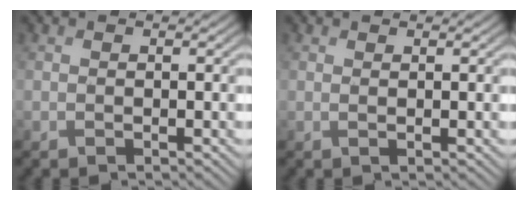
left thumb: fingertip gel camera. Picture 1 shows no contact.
{"total": 0.7, "force": [0.5, 0.0, 0.5], "torque": [-0.012, 0.002, 0.008]}